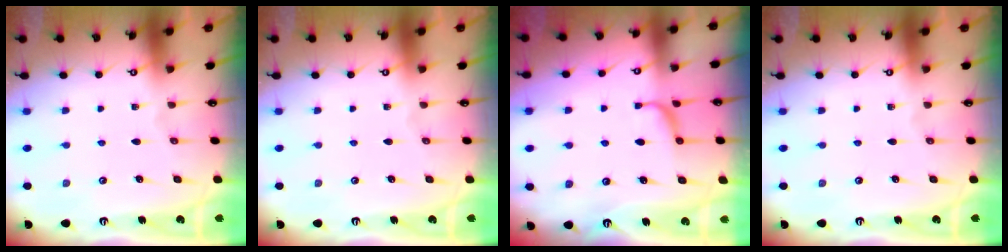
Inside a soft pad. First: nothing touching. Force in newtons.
{"total": 0.0}
{"total": 1.7, "press": 1.6, "slide": 0.5}
{"total": 0.0}